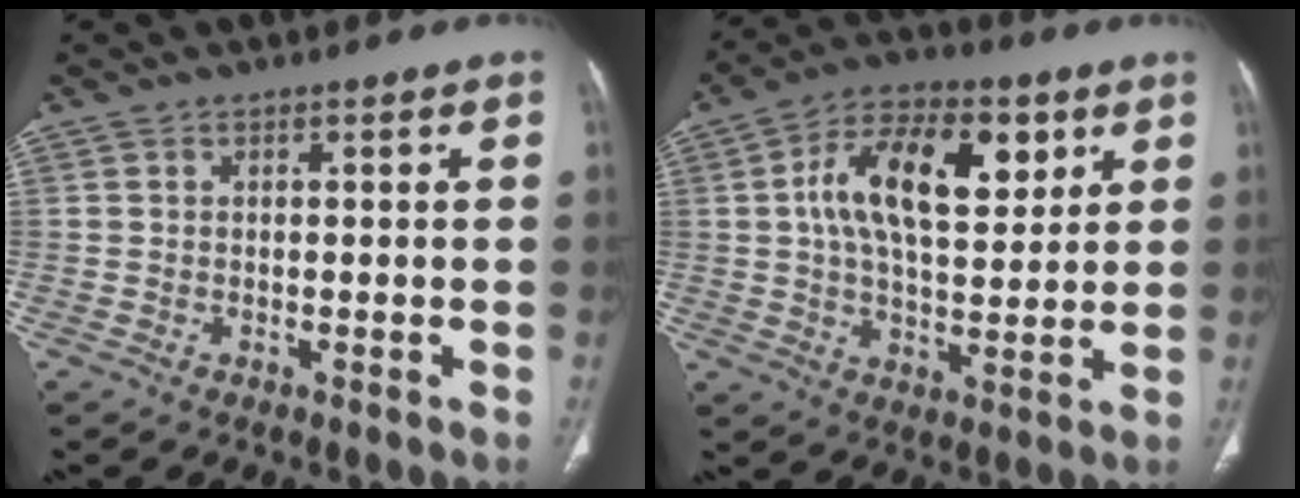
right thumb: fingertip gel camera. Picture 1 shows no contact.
{"total": 16.8, "force": [4.9, 8.9, 13.3], "torque": [-0.197, -0.001, 0.081]}